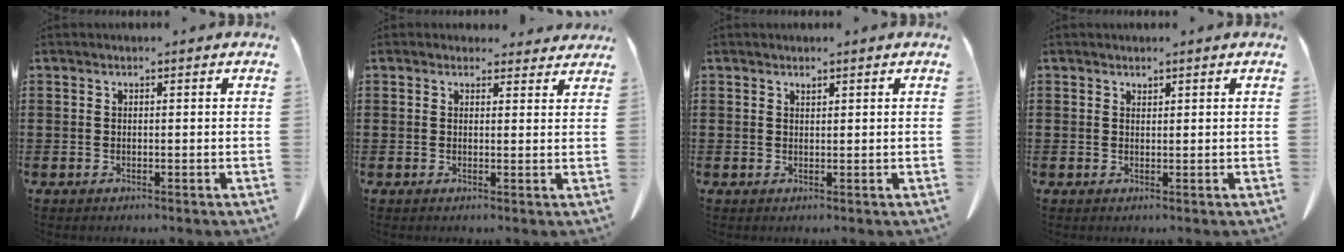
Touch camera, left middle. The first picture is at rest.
{"total": 2.2, "force": [2.0, 0.8, 0.3], "torque": [0.003, -0.004, 0.034]}
{"total": 0.6, "force": [0.6, 0.2, 0.1], "torque": [-0.004, 0.000, 0.011]}
{"total": 0.8, "force": [0.8, 0.3, 0.0], "torque": [-0.002, -0.001, 0.016]}